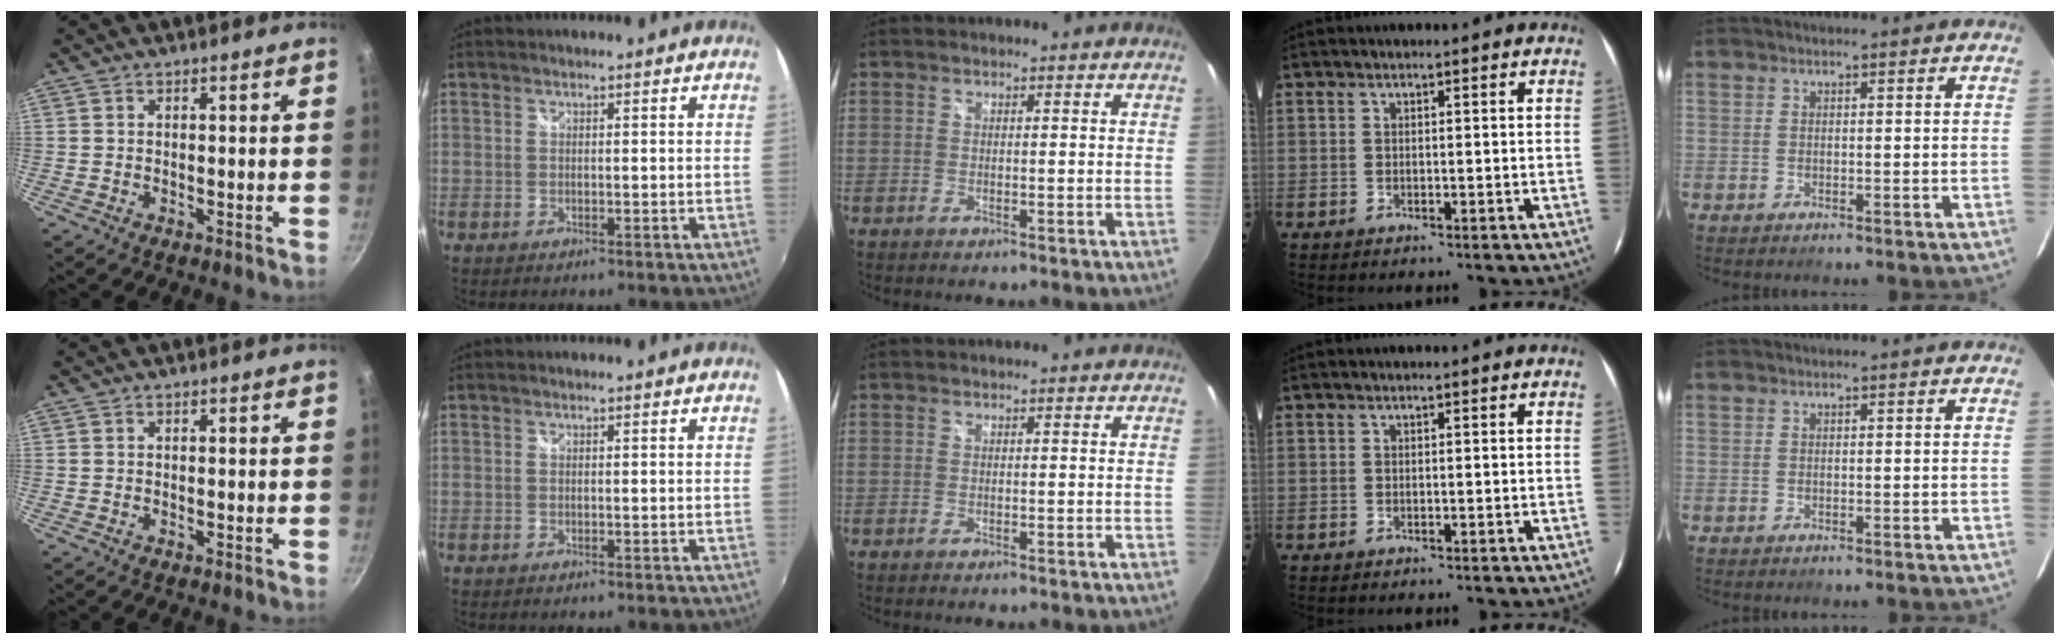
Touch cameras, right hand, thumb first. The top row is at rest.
{}